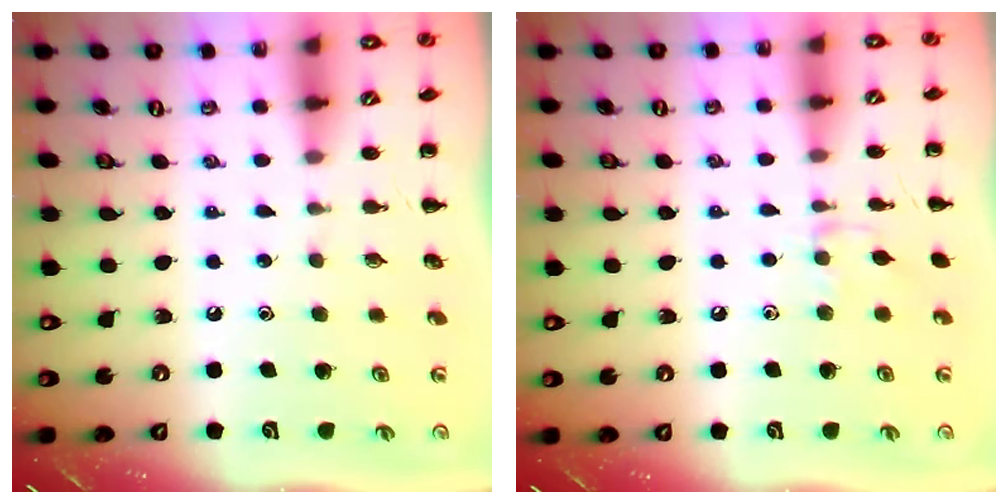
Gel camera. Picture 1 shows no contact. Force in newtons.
{"total": 6.0, "press": 5.7, "slide": 1.8}